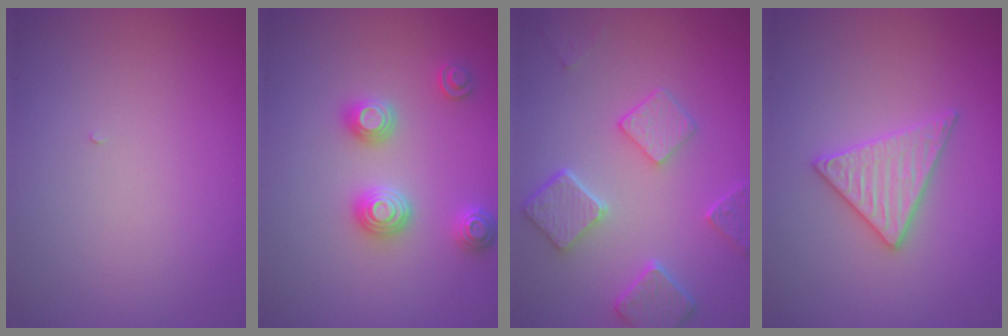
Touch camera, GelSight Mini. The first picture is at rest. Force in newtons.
{"total": 2.9, "press": 2.9, "slide": 0.2}
{"total": 5.0, "press": 3.9, "slide": 3.0}
{"total": 2.9, "press": 2.9, "slide": 0.3}